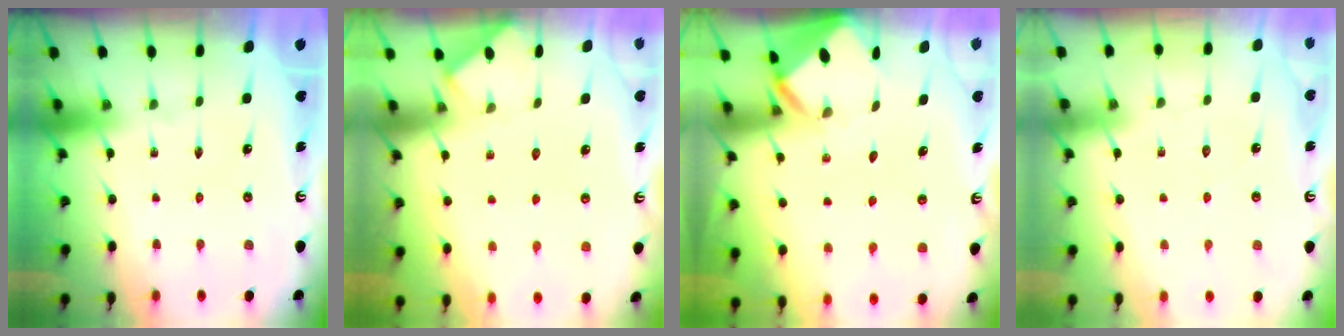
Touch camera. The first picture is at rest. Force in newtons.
{"total": 1.9, "press": 1.9, "slide": 0.3}
{"total": 3.2, "press": 3.2, "slide": 0.2}
{"total": 3.0, "press": 2.9, "slide": 0.3}